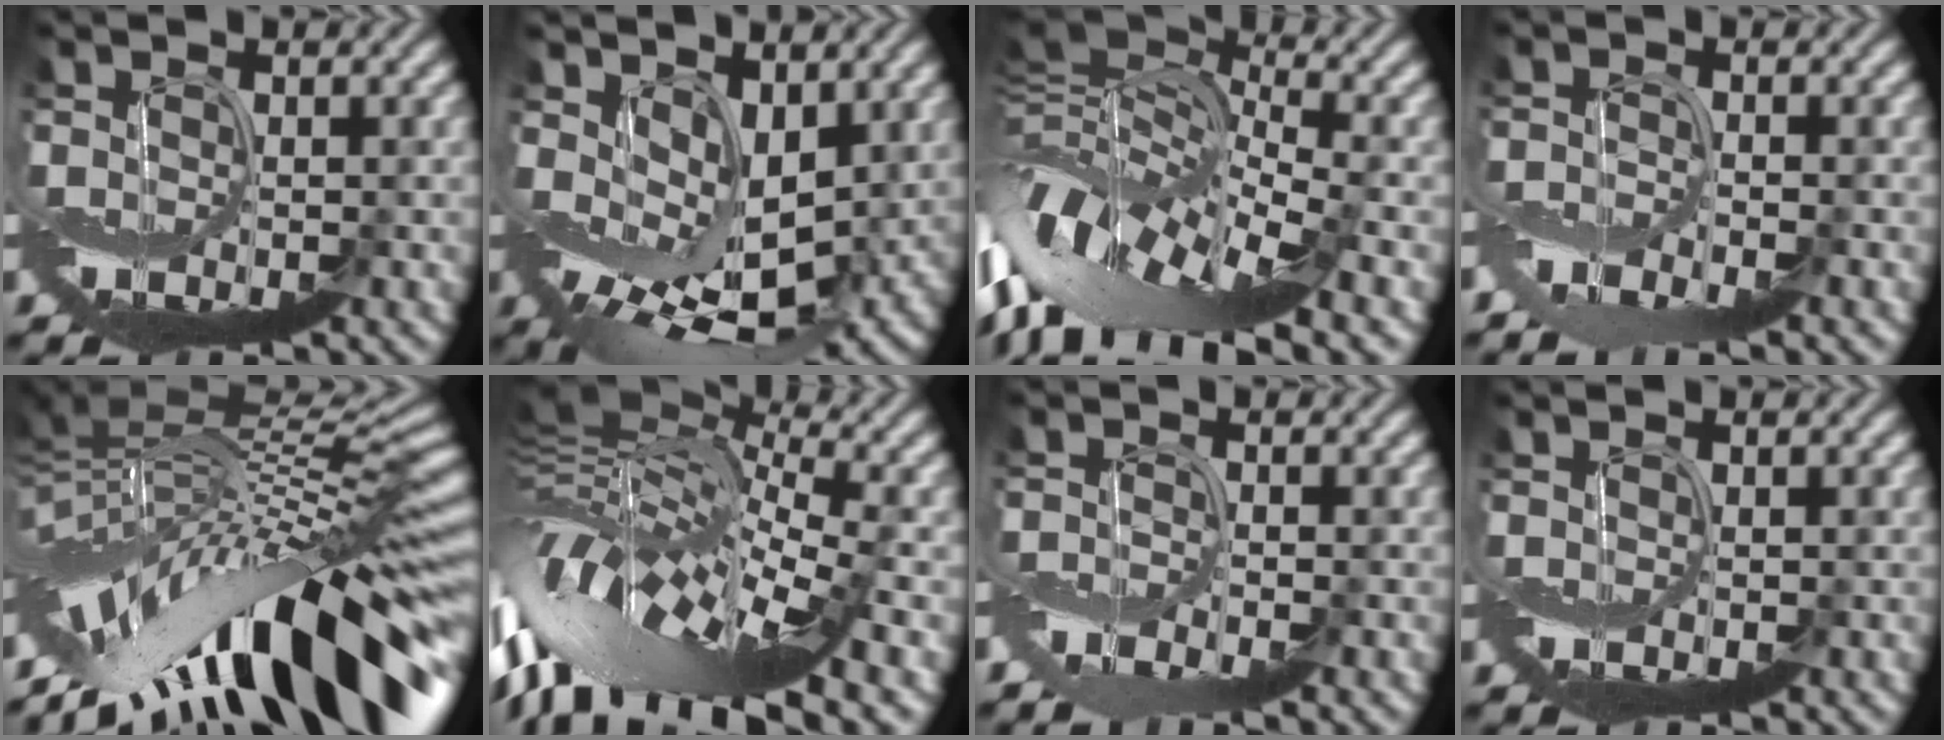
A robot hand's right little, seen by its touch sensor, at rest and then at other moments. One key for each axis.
{"total": 7.5, "fx": 2.5, "fy": 4.7, "fz": 5.4, "tx": -0.103, "ty": -0.014, "tz": 0.054}
{"total": 13.8, "fx": -5.6, "fy": 6.6, "fz": 10.7, "tx": -0.216, "ty": 0.018, "tz": -0.096}
{"total": 2.9, "fx": -2.3, "fy": 0.8, "fz": 1.5, "tx": -0.025, "ty": -0.005, "tz": -0.046}
{"total": 15.3, "fx": -6.6, "fy": 6.2, "fz": 12.4, "tx": -0.188, "ty": 0.018, "tz": -0.111}
{"total": 14.8, "fx": -3.4, "fy": 6.9, "fz": 12.6, "tx": -0.245, "ty": 0.015, "tz": -0.061}
{"total": 2.5, "fx": -2.0, "fy": 0.6, "fz": 1.3, "tx": -0.022, "ty": -0.005, "tz": -0.040}
{"total": 0.0}